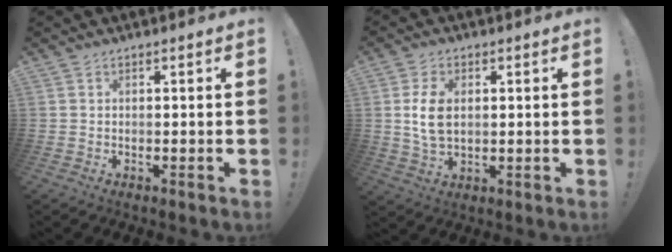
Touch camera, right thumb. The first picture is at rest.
{"total": 8.5, "force": [1.0, 5.4, 6.4], "torque": [-0.119, -0.007, 0.016]}